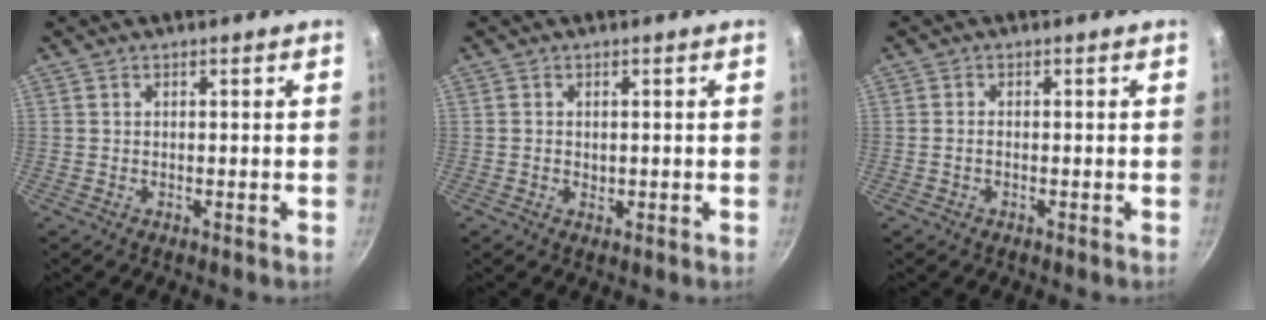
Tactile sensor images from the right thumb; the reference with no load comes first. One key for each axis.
{"total": 1.2, "fx": 0.0, "fy": 1.0, "fz": 0.7, "tx": -0.011, "ty": 0.000, "tz": 0.000}
{"total": 1.1, "fx": -0.3, "fy": 0.6, "fz": 0.9, "tx": -0.020, "ty": 0.006, "tz": -0.007}